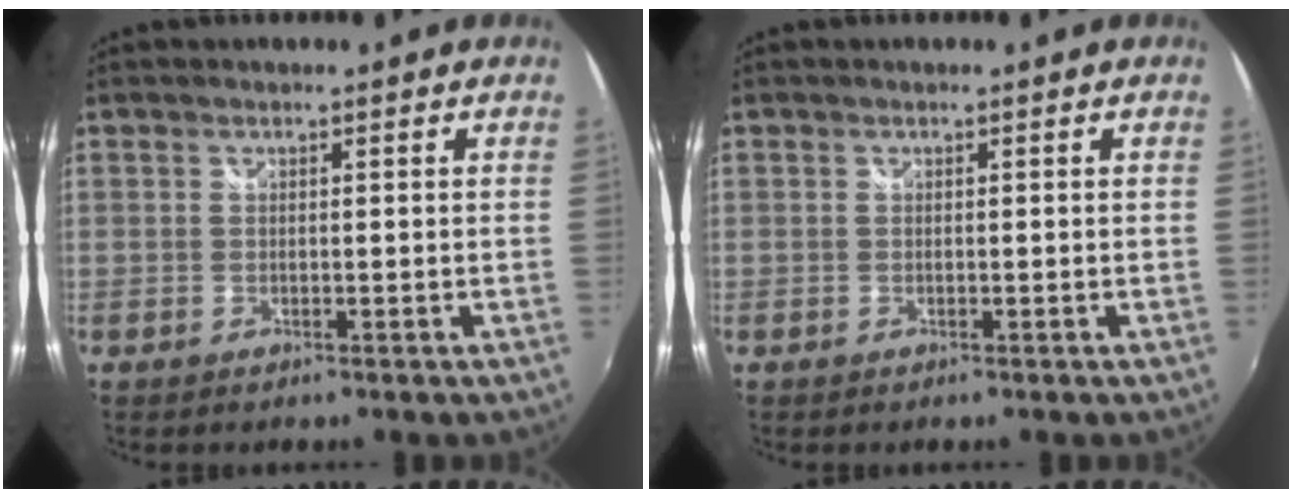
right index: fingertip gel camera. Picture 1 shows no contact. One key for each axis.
{"total": 0.0}